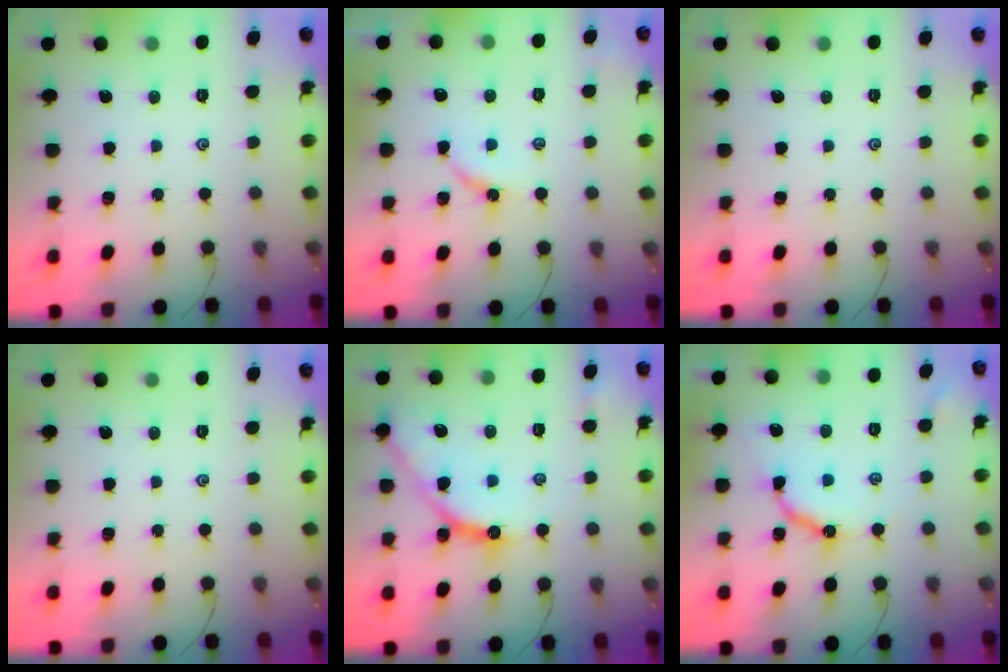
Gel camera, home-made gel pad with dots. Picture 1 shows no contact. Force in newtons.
{"total": 3.5, "press": 3.4, "slide": 0.5}
{"total": 0.0}
{"total": 0.0}
{"total": 12.1, "press": 12.1, "slide": 0.8}
{"total": 9.0, "press": 9.0, "slide": 0.4}